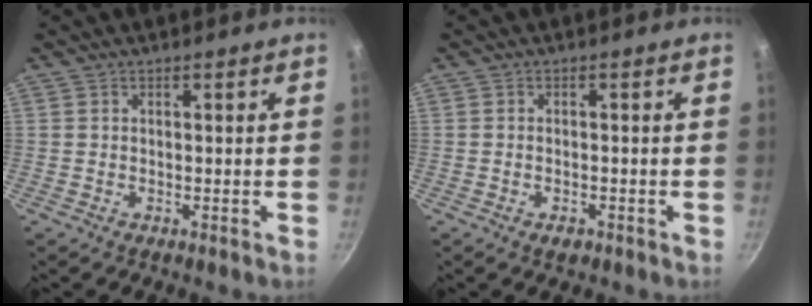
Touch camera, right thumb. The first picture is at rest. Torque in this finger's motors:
{"motor_torque": [-0.18, 0.02, 0.08, 0.20, -0.02]}